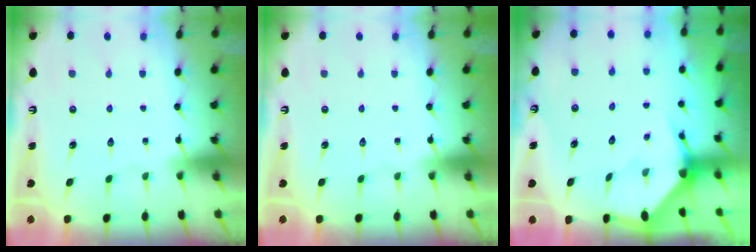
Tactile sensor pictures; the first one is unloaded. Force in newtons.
{"total": 0.0}
{"total": 2.9, "press": 2.9, "slide": 0.3}